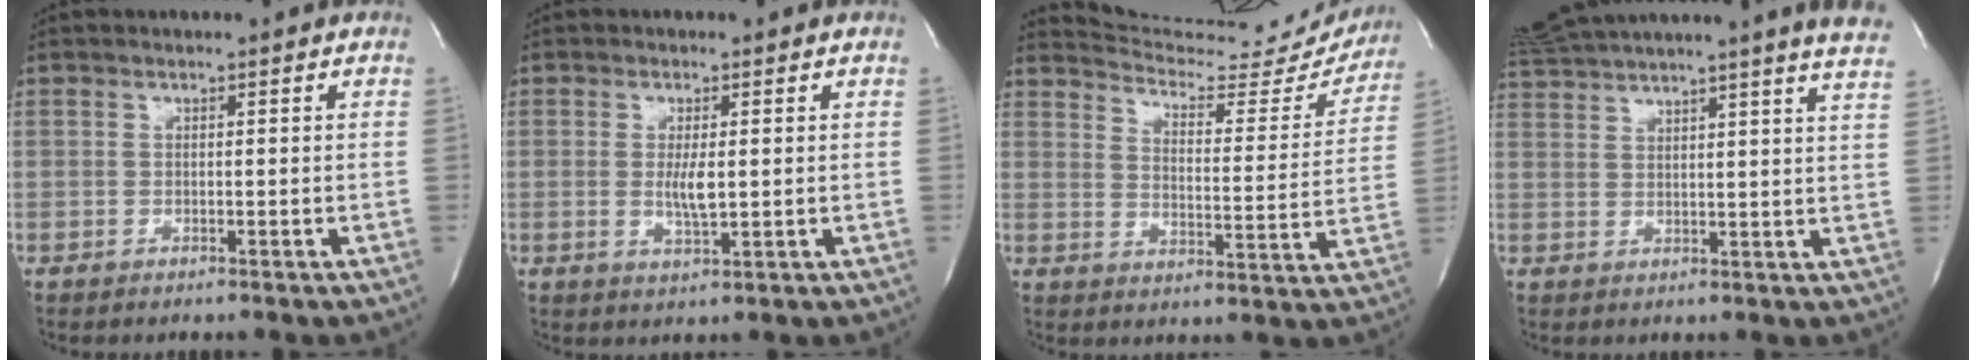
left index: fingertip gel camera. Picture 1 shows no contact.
{"total": 3.1, "force": [0.0, 0.7, 3.1], "torque": [-0.060, -0.010, 0.002]}
{"total": 18.9, "force": [18.5, 2.6, 2.8], "torque": [-0.034, -0.069, 0.227]}
{"total": 18.4, "force": [16.5, -1.8, 7.9], "torque": [-0.138, -0.038, 0.219]}